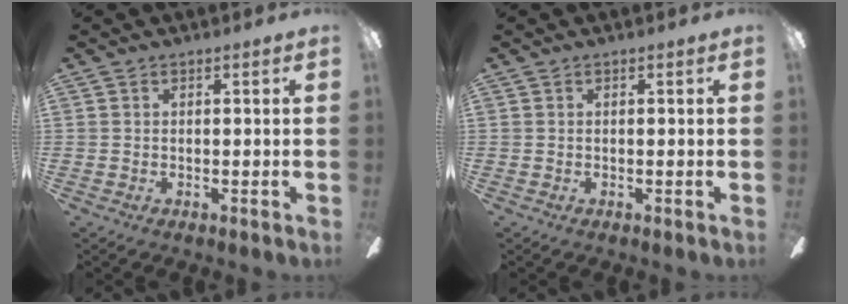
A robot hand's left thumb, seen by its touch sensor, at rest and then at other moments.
{"total": 0.0}